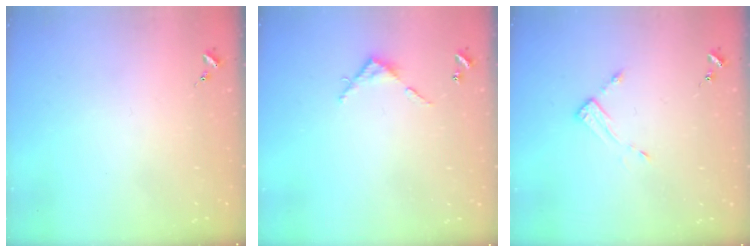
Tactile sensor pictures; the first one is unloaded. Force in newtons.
{"total": 4.5, "press": 4.5, "slide": 0.4}
{"total": 3.7, "press": 3.7, "slide": 0.1}